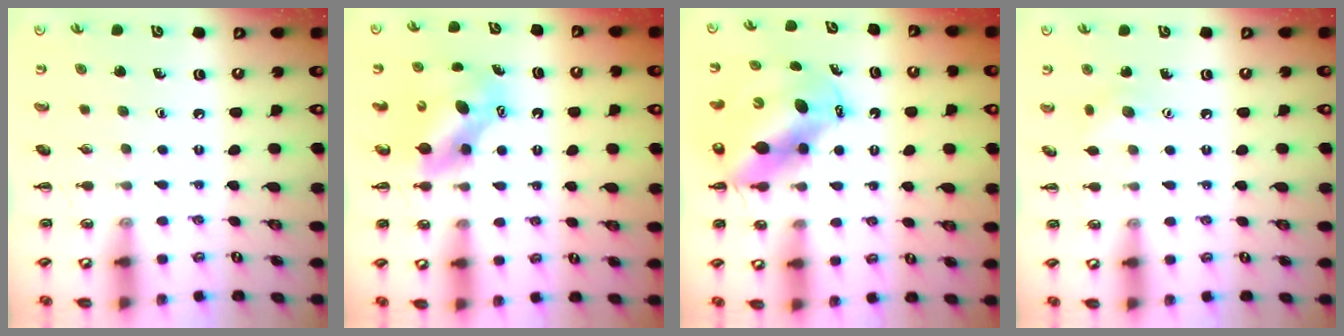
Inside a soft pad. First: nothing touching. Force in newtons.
{"total": 7.0, "press": 6.9, "slide": 1.2}
{"total": 10.6, "press": 10.2, "slide": 3.0}
{"total": 5.7, "press": 5.5, "slide": 1.5}